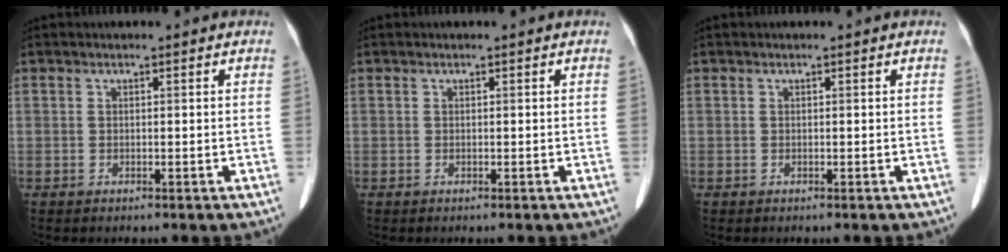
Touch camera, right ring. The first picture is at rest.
{"total": 0.0}
{"total": 0.0}